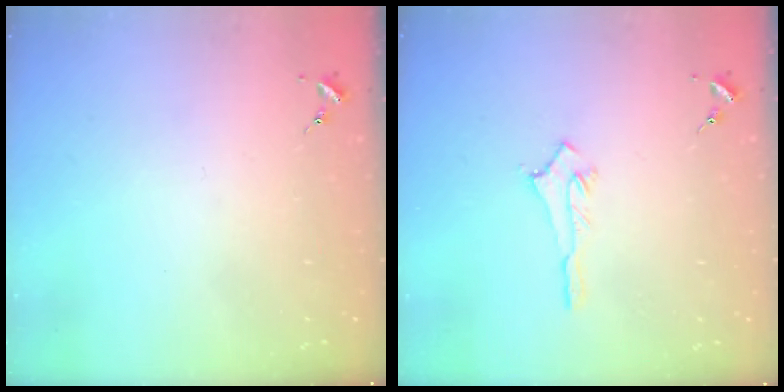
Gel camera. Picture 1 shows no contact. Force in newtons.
{"total": 4.0, "press": 4.0, "slide": 0.5}